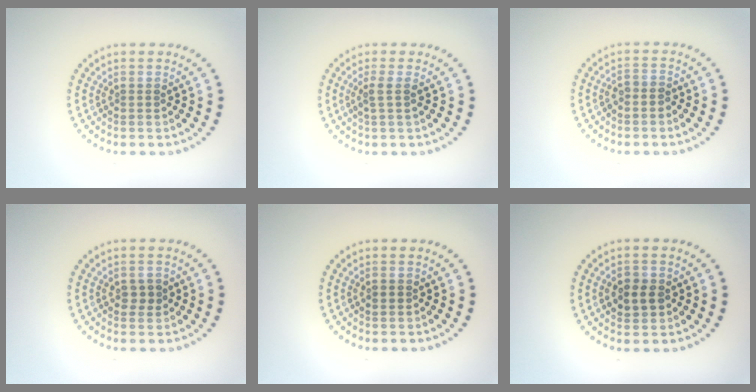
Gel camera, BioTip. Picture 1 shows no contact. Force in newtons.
{"total": 1.3, "press": 1.1, "slide": 0.7}
{"total": 1.5, "press": 1.3, "slide": 0.8}
{"total": 1.6, "press": 1.5, "slide": 0.2}
{"total": 0.7, "press": 0.7, "slide": 0.1}
{"total": 2.7, "press": 2.7, "slide": 0.3}